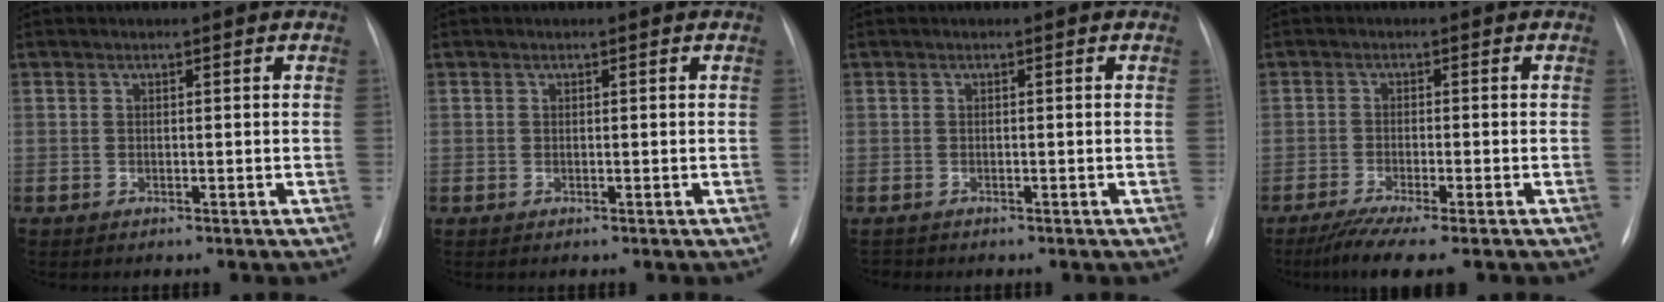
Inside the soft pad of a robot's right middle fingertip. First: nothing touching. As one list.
[{"total": 0.0}, {"total": 0.6, "force": [-0.5, 0.1, -0.1], "torque": [0.001, -0.001, -0.009]}, {"total": 6.7, "force": [-5.0, -0.3, 4.4], "torque": [-0.071, -0.020, -0.080]}]